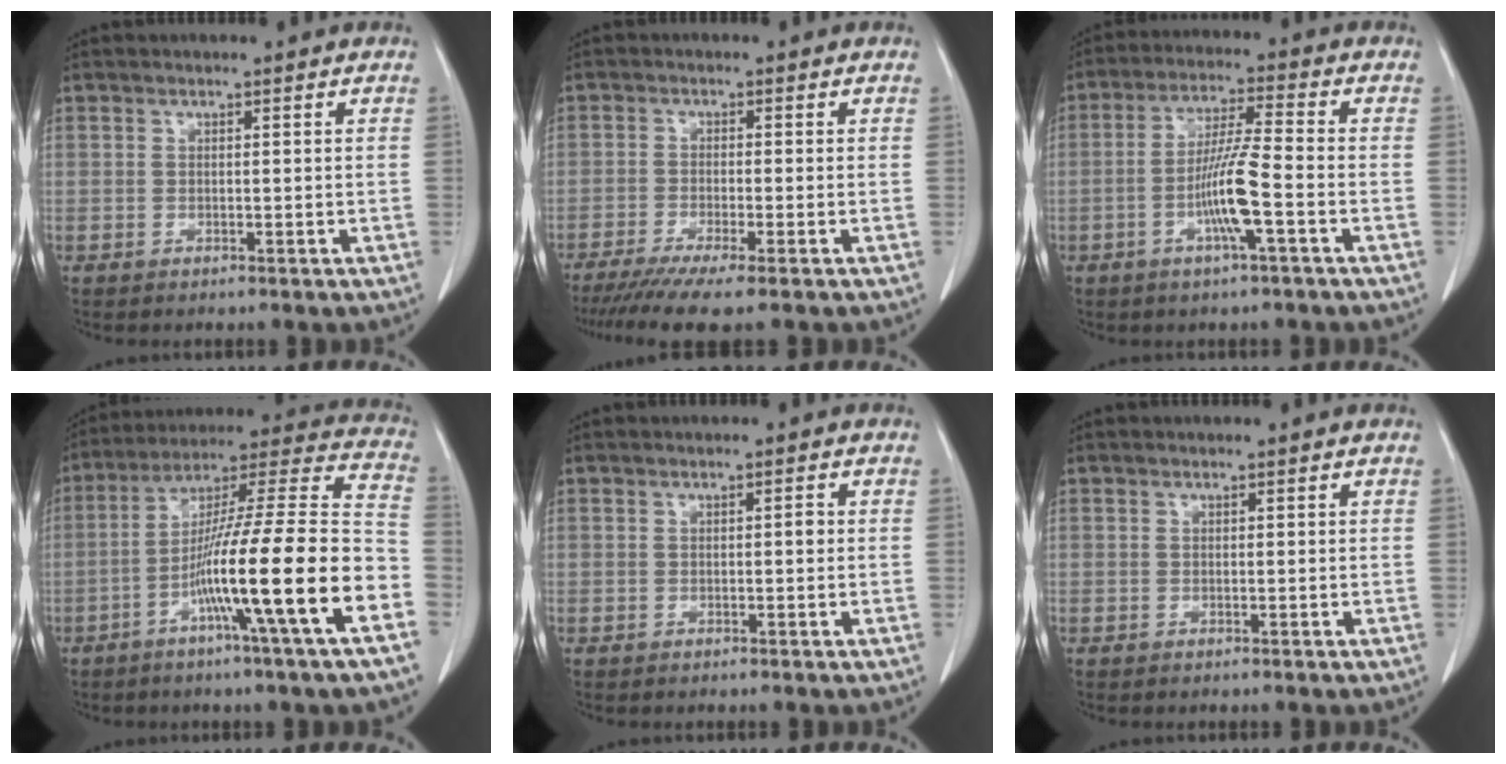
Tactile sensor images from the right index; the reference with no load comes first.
{"total": 7.8, "force": [-5.9, -0.3, 5.1], "torque": [-0.076, -0.017, -0.094]}
{"total": 8.5, "force": [-2.6, -0.1, 8.1], "torque": [-0.158, -0.002, -0.053]}
{"total": 21.7, "force": [-8.1, -0.9, 20.1], "torque": [-0.296, -0.009, -0.145]}
{"total": 0.9, "force": [0.0, 0.3, 0.9], "torque": [-0.010, 0.002, 0.000]}
{"total": 0.0}